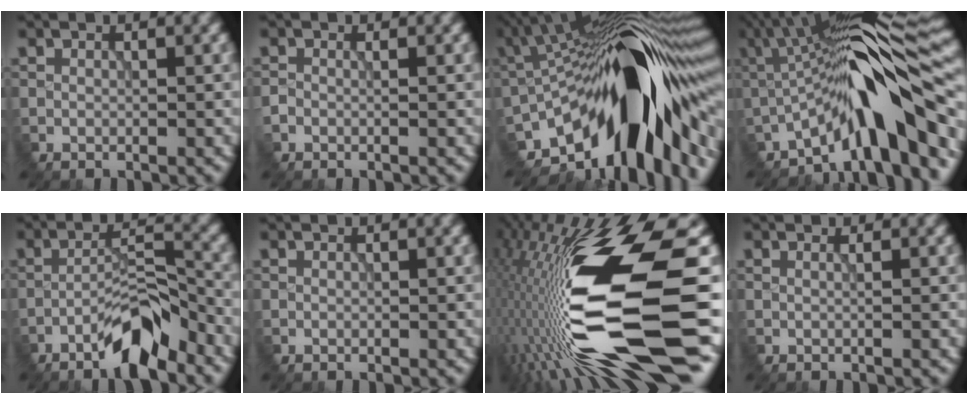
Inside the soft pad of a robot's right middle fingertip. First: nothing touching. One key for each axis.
{"total": 0.8, "fx": -0.3, "fy": 0.4, "fz": 0.6, "tx": -0.011, "ty": -0.002, "tz": -0.002}
{"total": 18.5, "fx": -6.2, "fy": 6.8, "fz": 16.0, "tx": -0.233, "ty": 0.018, "tz": -0.120}
{"total": 11.5, "fx": -4.2, "fy": 2.7, "fz": 10.4, "tx": -0.144, "ty": 0.024, "tz": -0.078}
{"total": 5.7, "fx": -4.0, "fy": 1.1, "fz": 4.0, "tx": -0.069, "ty": 0.012, "tz": -0.074}
{"total": 0.0}
{"total": 18.0, "fx": -4.1, "fy": 3.8, "fz": 17.1, "tx": -0.315, "ty": 0.006, "tz": -0.066}
{"total": 1.0, "fx": 0.3, "fy": 0.5, "fz": 0.8, "tx": -0.006, "ty": -0.001, "tz": -0.006}